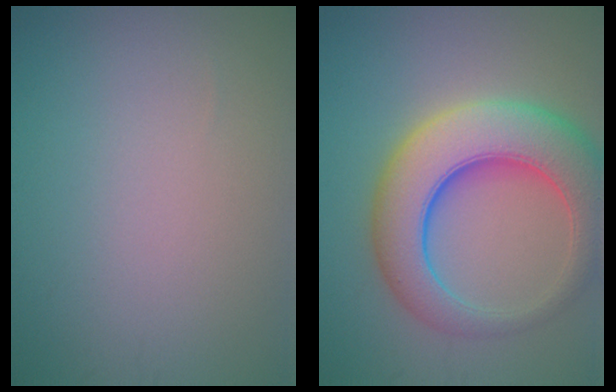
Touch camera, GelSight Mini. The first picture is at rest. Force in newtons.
{"total": 9.5, "press": 9.5, "slide": 0.3}